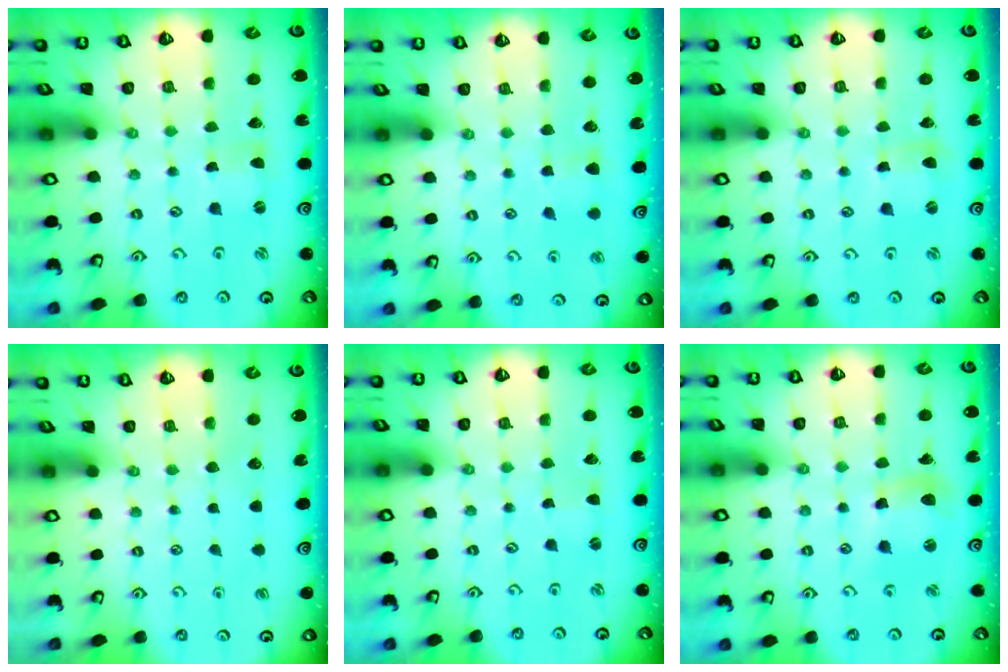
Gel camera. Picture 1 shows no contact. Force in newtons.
{"total": 4.0, "press": 3.9, "slide": 0.4}
{"total": 2.3, "press": 2.3, "slide": 0.3}
{"total": 0.0}
{"total": 0.5, "press": 0.5, "slide": 0.0}
{"total": 9.1, "press": 9.0, "slide": 0.8}